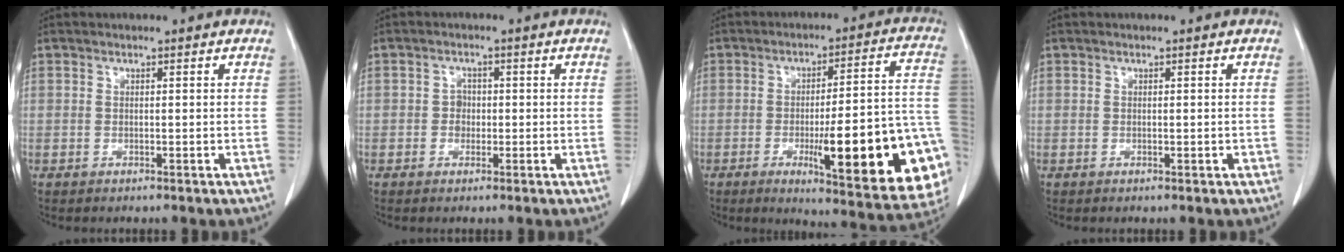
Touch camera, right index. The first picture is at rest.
{"total": 1.9, "force": [-0.2, 1.6, 0.9], "torque": [-0.009, 0.006, -0.004]}
{"total": 23.5, "force": [-6.7, 3.3, 22.3], "torque": [-0.205, 0.005, -0.078]}
{"total": 0.7, "force": [-0.1, 0.2, 0.7], "torque": [-0.012, 0.000, 0.001]}